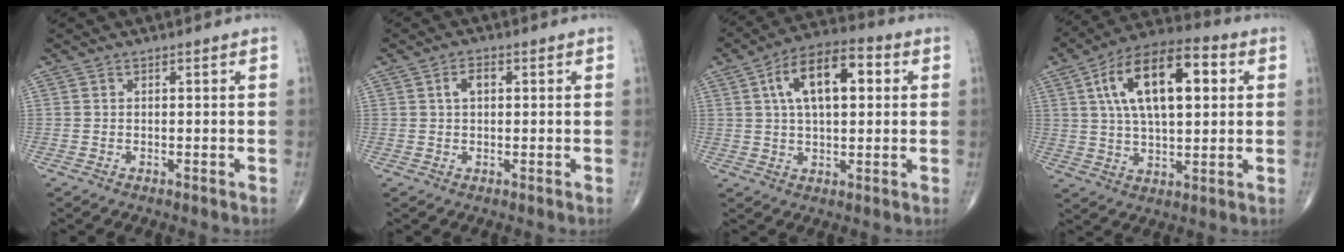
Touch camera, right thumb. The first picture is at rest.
{"total": 2.7, "force": [0.7, 1.6, 2.1], "torque": [-0.037, 0.008, 0.010]}
{"total": 13.6, "force": [3.4, 6.7, 11.4], "torque": [-0.179, 0.015, 0.049]}
{"total": 18.6, "force": [4.8, 8.7, 15.7], "torque": [-0.250, 0.010, 0.073]}